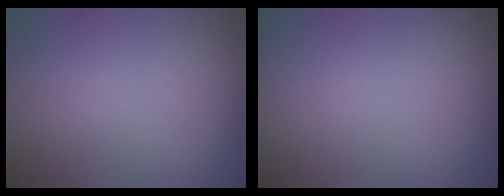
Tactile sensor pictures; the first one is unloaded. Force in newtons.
{"total": 0.0}